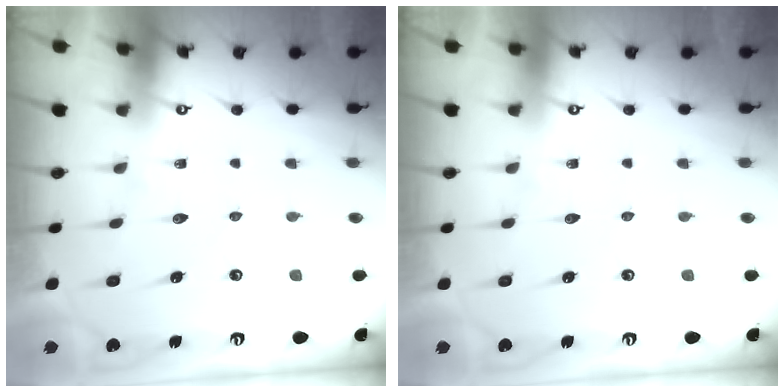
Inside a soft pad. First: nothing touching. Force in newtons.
{"total": 0.0}